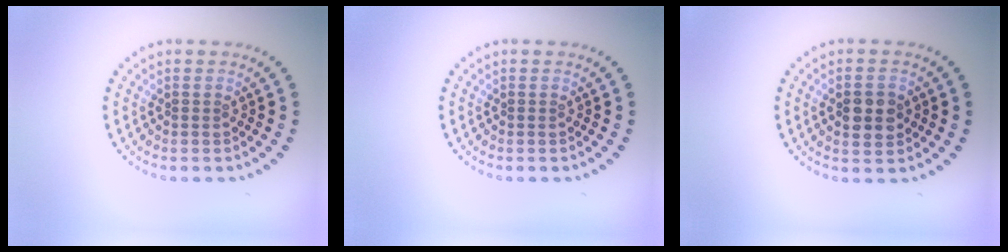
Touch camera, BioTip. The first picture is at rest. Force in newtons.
{"total": 0.0}
{"total": 3.2, "press": 3.2, "slide": 0.1}